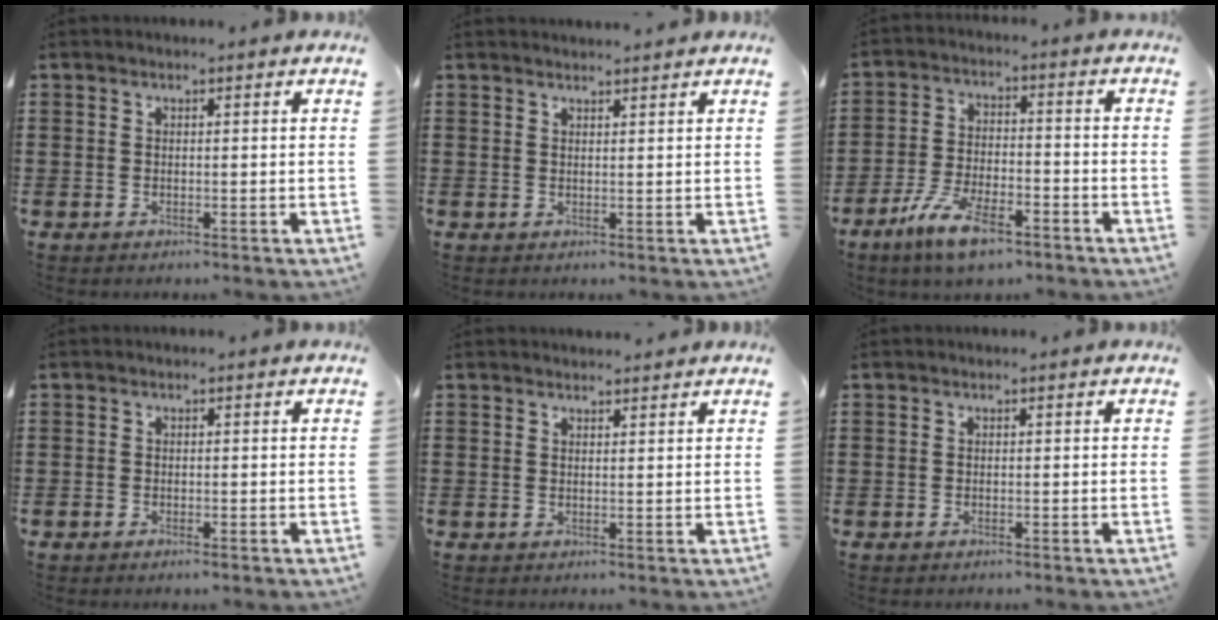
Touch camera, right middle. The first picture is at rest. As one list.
[{"total": 1.3, "force": [1.2, -0.1, 0.1], "torque": [0.003, -0.003, 0.022]}, {"total": 8.8, "force": [-6.1, 2.5, 5.8], "torque": [-0.127, 0.001, -0.119]}, {"total": 0.6, "force": [-0.5, 0.2, 0.4], "torque": [-0.009, -0.003, -0.009]}, {"total": 1.1, "force": [1.1, 0.2, 0.0], "torque": [0.005, -0.002, 0.019]}, {"total": 0.5, "force": [-0.5, 0.1, 0.2], "torque": [-0.004, -0.002, -0.009]}]